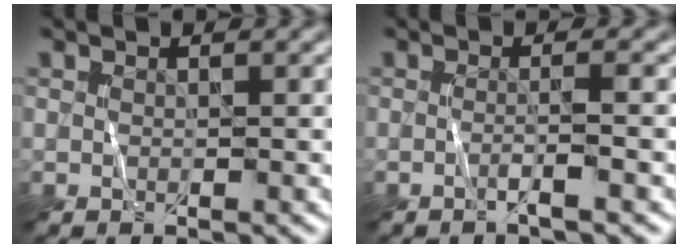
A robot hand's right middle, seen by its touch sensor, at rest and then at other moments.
{"total": 1.5, "force": [-0.6, 0.1, 1.4], "torque": [-0.019, 0.006, -0.018]}